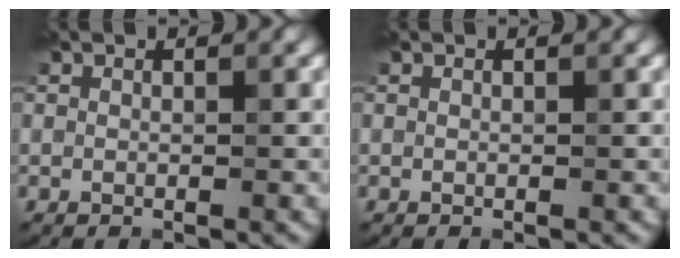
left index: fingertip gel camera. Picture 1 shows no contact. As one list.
[{"total": 0.0}]